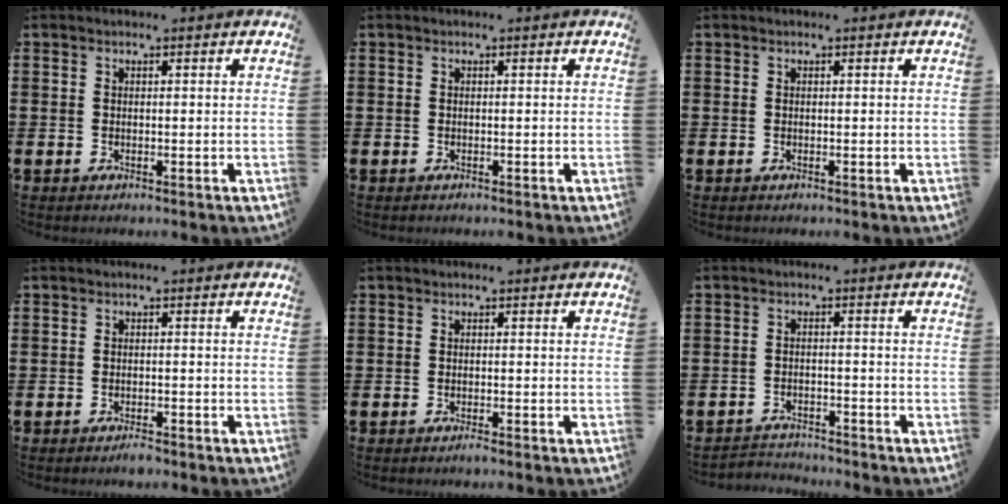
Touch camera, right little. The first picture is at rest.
{"total": 0.0}
{"total": 0.0}
{"total": 1.0, "force": [-1.0, 0.2, 0.3], "torque": [-0.007, 0.000, -0.020]}
{"total": 0.6, "force": [-0.5, 0.0, 0.4], "torque": [-0.009, -0.003, -0.008]}
{"total": 2.3, "force": [-2.3, 0.2, -0.3], "torque": [-0.002, 0.000, -0.050]}